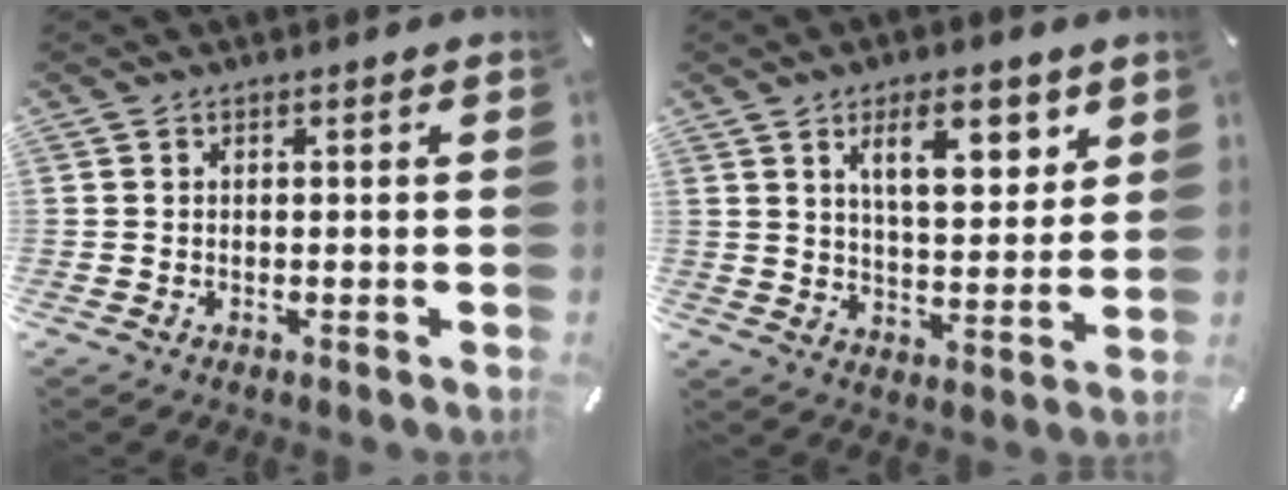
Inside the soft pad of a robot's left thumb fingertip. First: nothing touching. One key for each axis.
{"total": 11.6, "fx": 6.1, "fy": 5.0, "fz": 8.6, "tx": -0.127, "ty": -0.019, "tz": 0.099}